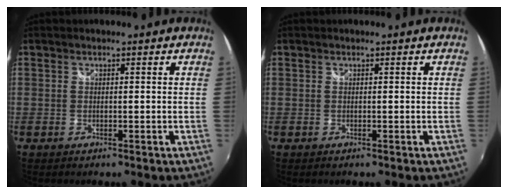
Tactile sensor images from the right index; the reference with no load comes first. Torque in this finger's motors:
{"motor_torque": [0.32, 0.32, 0.01, 0.00]}